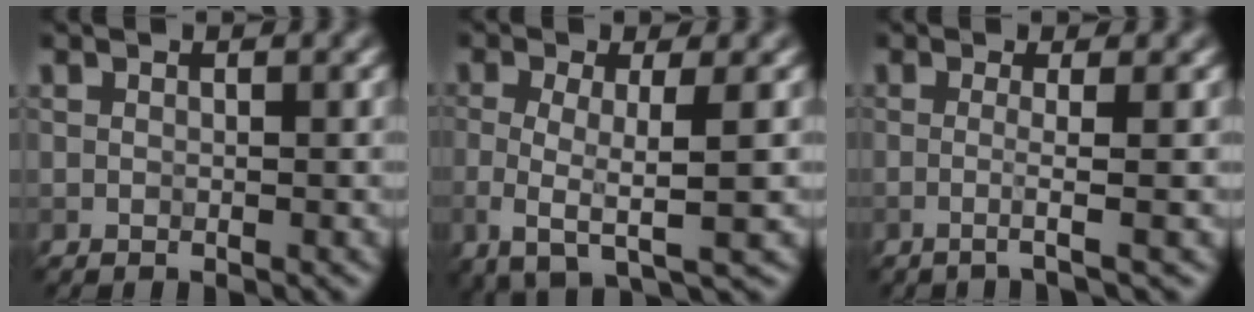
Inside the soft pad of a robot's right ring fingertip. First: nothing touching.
{"total": 4.5, "force": [-0.7, 1.3, 4.3], "torque": [-0.078, -0.010, -0.016]}
{"total": 2.4, "force": [-0.3, 0.5, 2.3], "torque": [-0.037, -0.009, -0.020]}